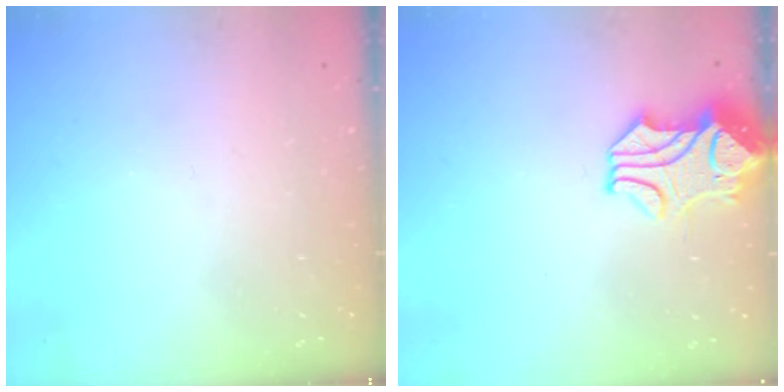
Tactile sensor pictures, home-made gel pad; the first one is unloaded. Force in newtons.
{"total": 2.0, "press": 1.7, "slide": 1.1}